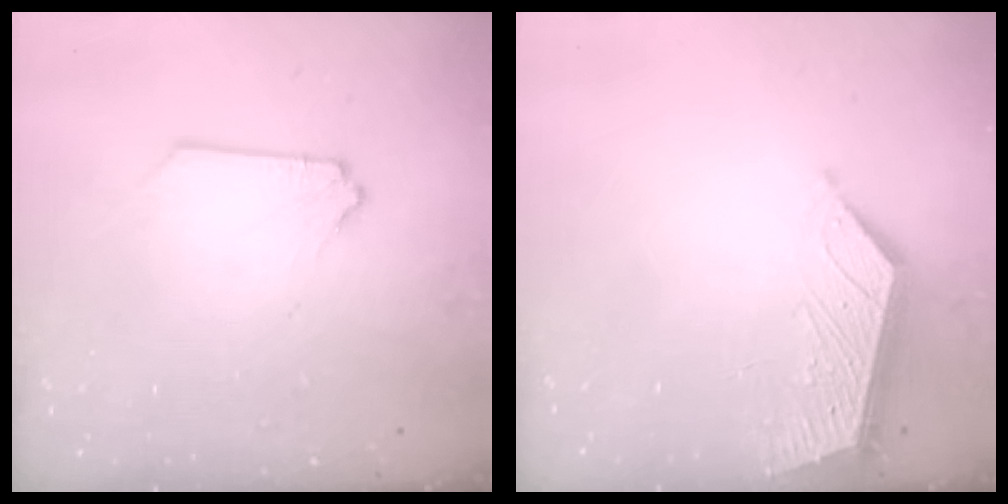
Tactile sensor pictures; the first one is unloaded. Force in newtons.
{"total": 5.2, "press": 5.2, "slide": 0.2}